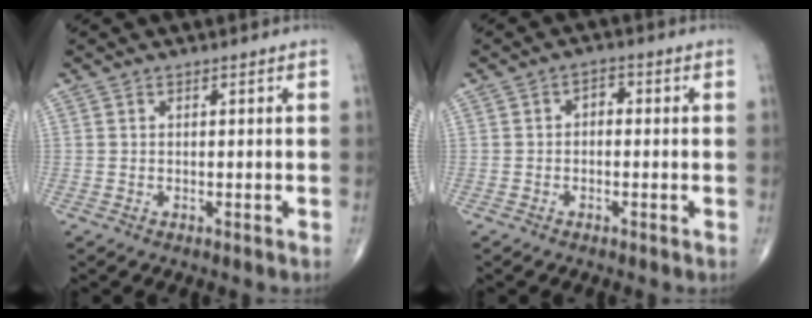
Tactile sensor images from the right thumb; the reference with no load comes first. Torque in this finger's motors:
{"motor_torque": [-0.25, -0.07, 0.25, 0.02, 0.08]}